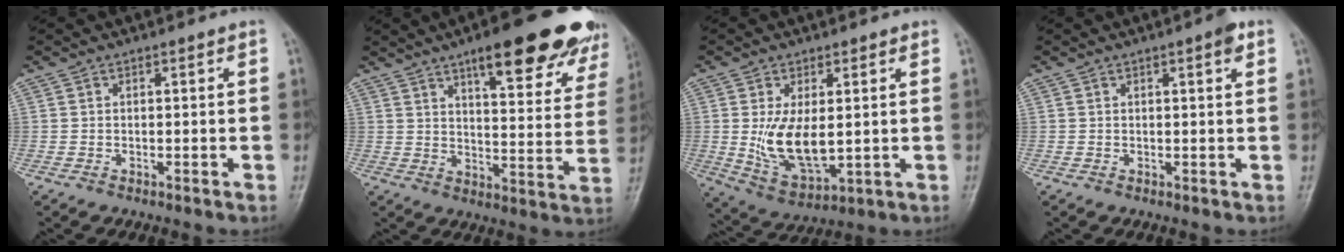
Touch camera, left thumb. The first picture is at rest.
{"total": 22.7, "force": [15.3, 6.4, 15.5], "torque": [-0.161, -0.054, 0.195]}
{"total": 10.4, "force": [0.7, 5.6, 8.7], "torque": [-0.148, -0.024, 0.029]}
{"total": 2.1, "force": [1.1, 0.4, 1.8], "torque": [-0.026, -0.001, 0.012]}